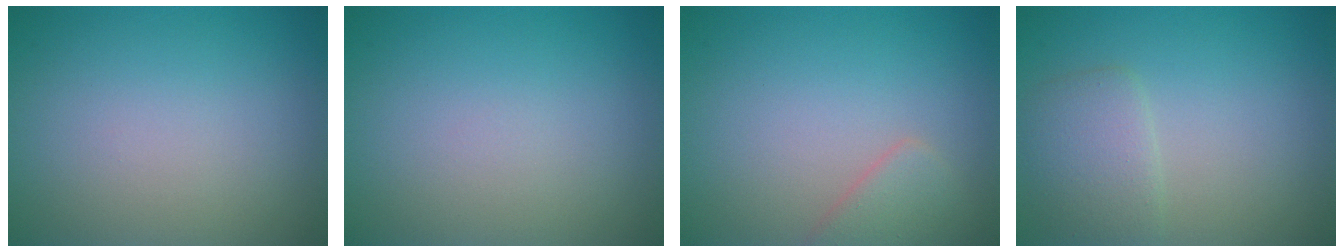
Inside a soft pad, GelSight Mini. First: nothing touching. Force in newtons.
{"total": 0.0}
{"total": 1.9, "press": 1.9, "slide": 0.2}
{"total": 2.7, "press": 2.7, "slide": 0.1}